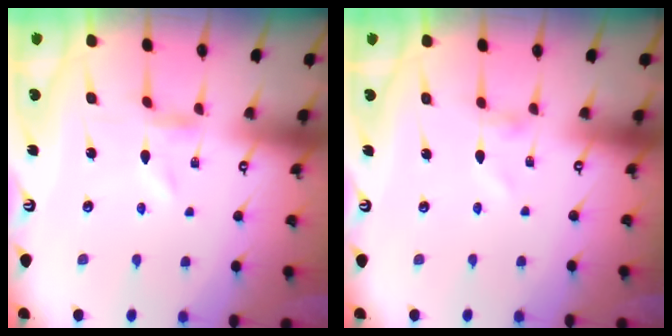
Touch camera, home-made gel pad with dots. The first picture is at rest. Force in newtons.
{"total": 0.9, "press": 0.9, "slide": 0.1}